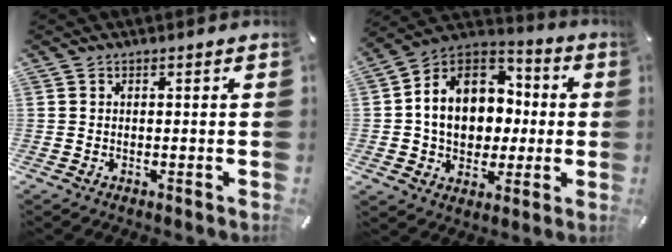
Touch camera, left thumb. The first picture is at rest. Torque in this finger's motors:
{"motor_torque": [1.49, 3.52, 0.69, 0.08, 0.20]}